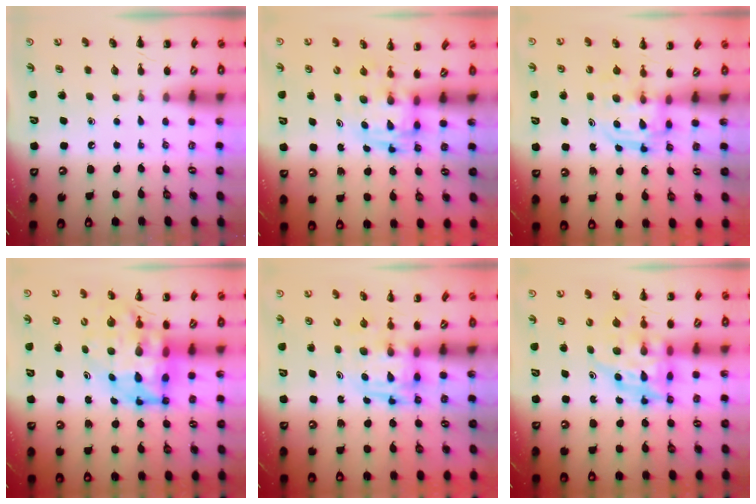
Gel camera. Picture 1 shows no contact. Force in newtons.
{"total": 2.9, "press": 2.8, "slide": 0.5}
{"total": 2.9, "press": 2.9, "slide": 0.3}
{"total": 9.7, "press": 9.2, "slide": 2.9}
{"total": 3.8, "press": 3.8, "slide": 0.7}
{"total": 7.3, "press": 7.0, "slide": 2.2}